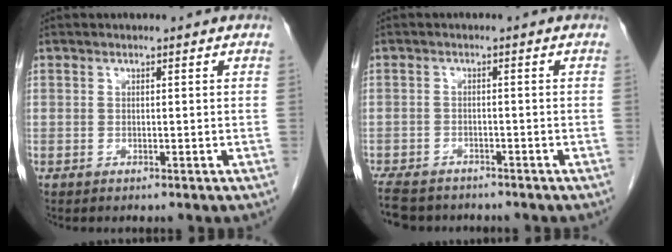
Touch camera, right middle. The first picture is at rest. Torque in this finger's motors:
{"motor_torque": [0.96, -1.18, 0.70, 0.21]}